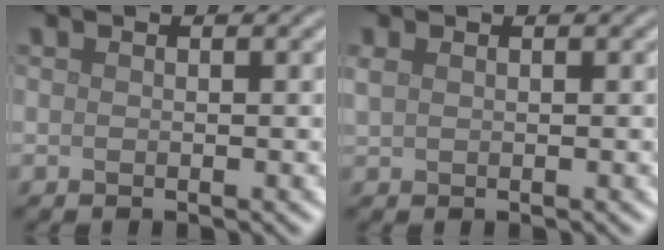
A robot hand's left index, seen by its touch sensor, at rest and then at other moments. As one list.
[{"total": 0.8, "force": [0.5, 0.4, 0.5], "torque": [-0.015, 0.002, 0.012]}]